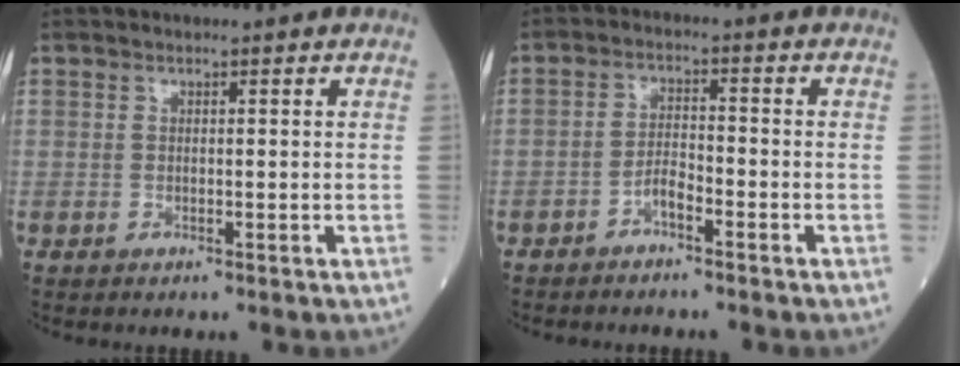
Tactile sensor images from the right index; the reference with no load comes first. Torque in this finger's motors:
{"motor_torque": [0.24, -0.13, 0.10, 0.01]}